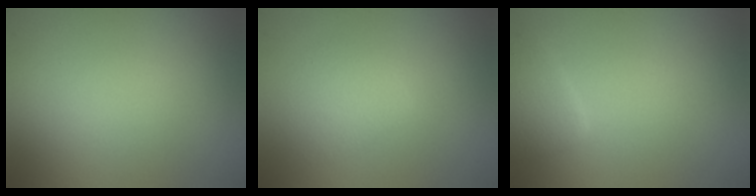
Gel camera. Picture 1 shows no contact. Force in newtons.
{"total": 1.8, "press": 1.8, "slide": 0.1}
{"total": 1.8, "press": 1.8, "slide": 0.1}